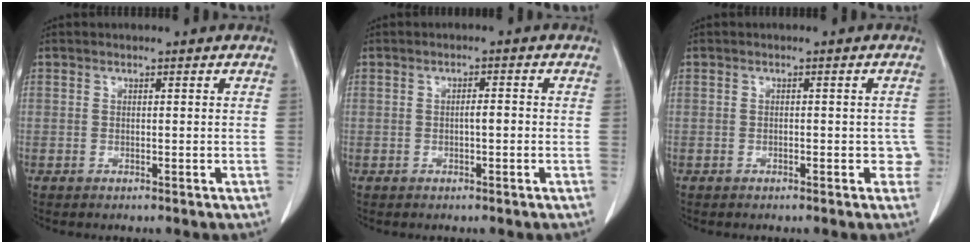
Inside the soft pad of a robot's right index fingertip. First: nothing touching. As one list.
[{"total": 1.5, "force": [-0.3, 0.4, 1.4], "torque": [-0.023, 0.003, -0.006]}, {"total": 3.2, "force": [-0.9, 1.6, 2.6], "torque": [-0.015, 0.009, -0.009]}]